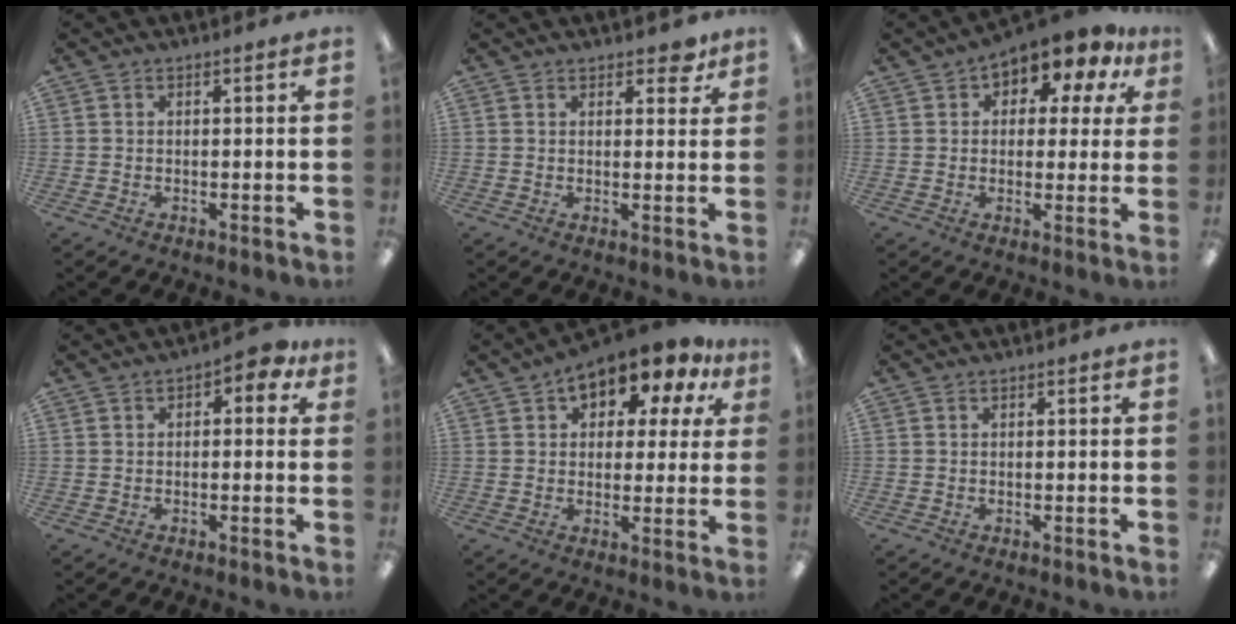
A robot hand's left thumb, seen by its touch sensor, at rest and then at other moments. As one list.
[{"total": 3.8, "force": [2.9, 1.8, 1.6], "torque": [-0.006, -0.013, 0.047]}, {"total": 8.9, "force": [6.2, 4.6, 4.5], "torque": [-0.075, -0.044, 0.109]}, {"total": 3.8, "force": [0.7, 2.1, 3.0], "torque": [-0.036, 0.003, 0.006]}, {"total": 11.1, "force": [7.9, 5.5, 5.4], "torque": [-0.082, -0.051, 0.139]}, {"total": 0.0}]